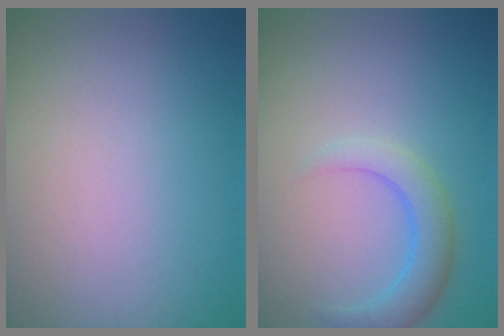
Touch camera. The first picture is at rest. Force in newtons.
{"total": 3.0, "press": 3.0, "slide": 0.2}